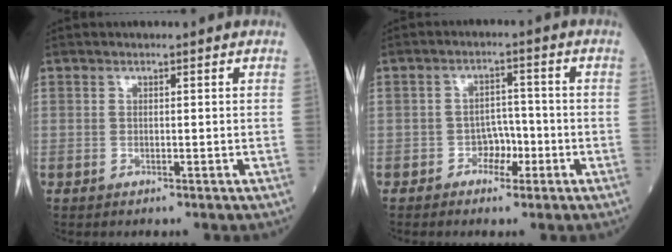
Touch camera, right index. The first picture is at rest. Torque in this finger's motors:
{"motor_torque": [-0.20, 0.05, -0.08, -0.01]}